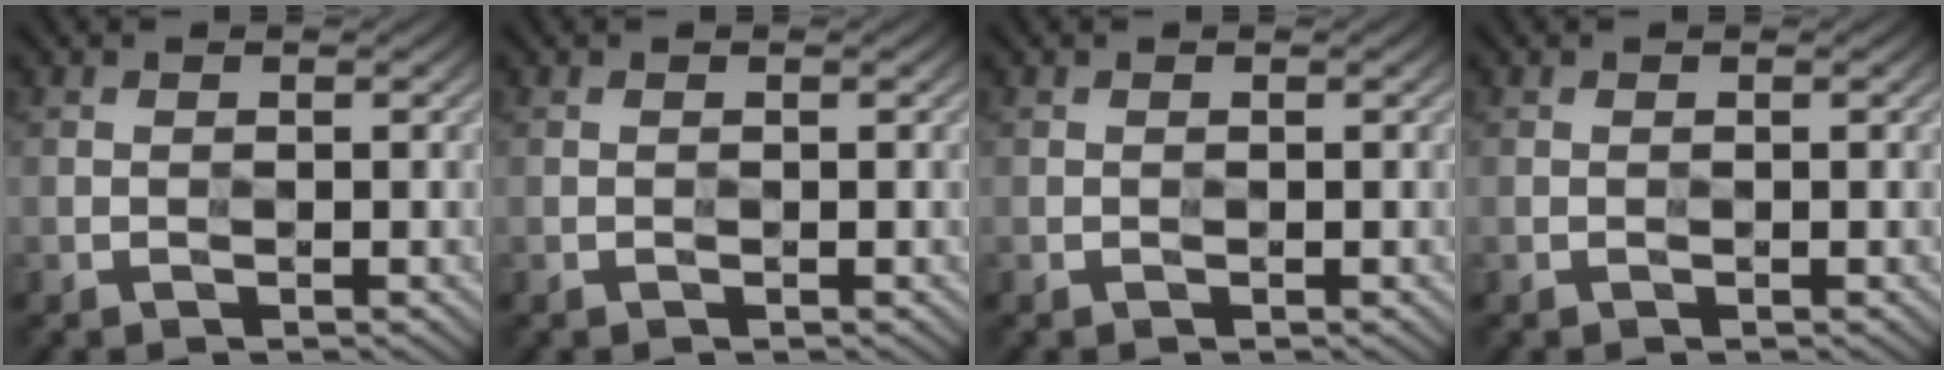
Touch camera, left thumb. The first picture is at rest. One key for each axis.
{"total": 0.0}
{"total": 0.0}
{"total": 0.0}